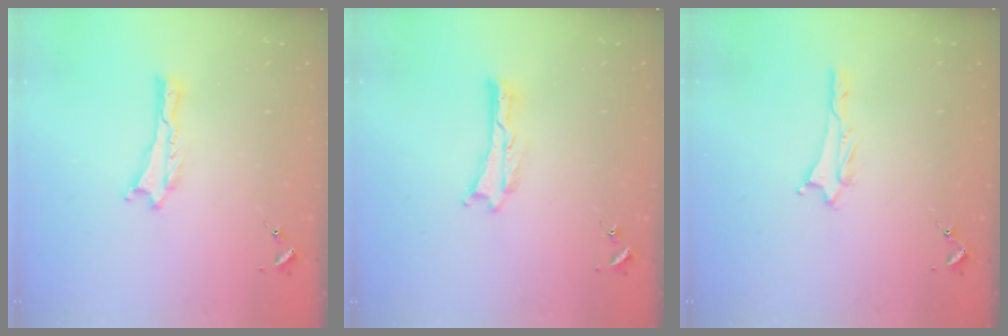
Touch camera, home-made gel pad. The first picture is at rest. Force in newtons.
{"total": 0.0}
{"total": 0.8, "press": 0.8, "slide": 0.1}